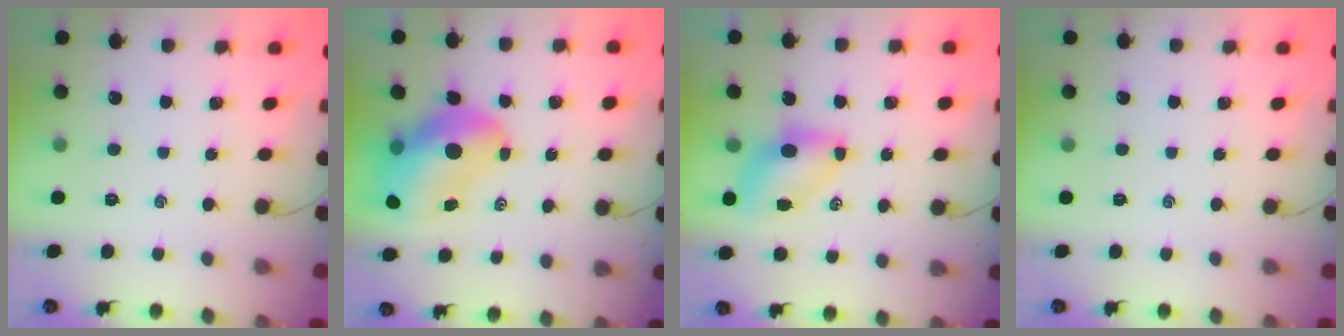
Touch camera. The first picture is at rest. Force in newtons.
{"total": 16.4, "press": 15.7, "slide": 4.8}
{"total": 7.1, "press": 7.0, "slide": 0.9}
{"total": 0.0}